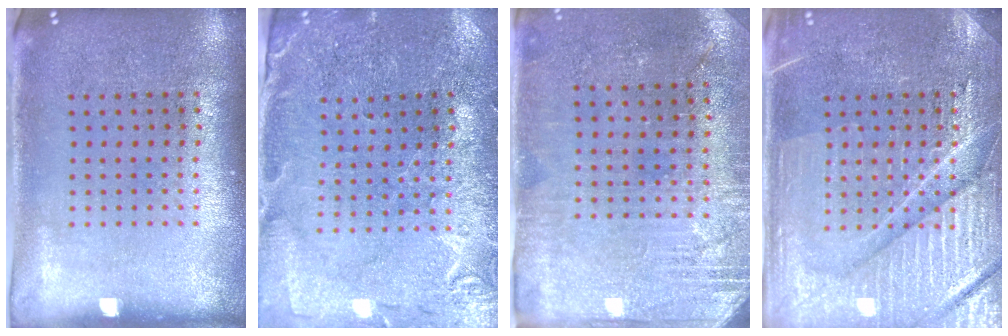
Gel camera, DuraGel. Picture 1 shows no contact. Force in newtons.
{"total": 0.5, "press": 0.5, "slide": 0.2}
{"total": 2.8, "press": 2.6, "slide": 1.0}
{"total": 4.3, "press": 4.2, "slide": 0.8}